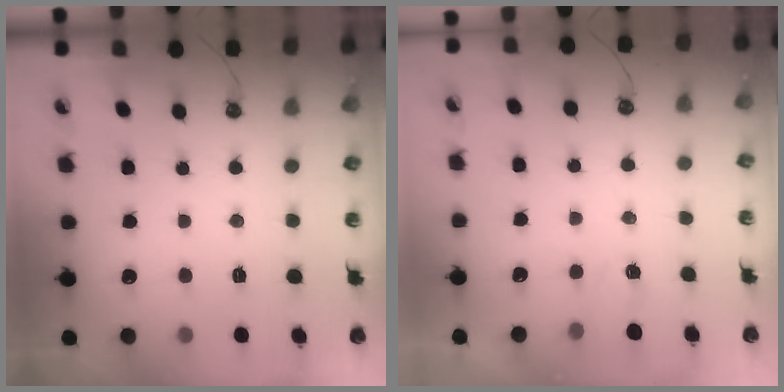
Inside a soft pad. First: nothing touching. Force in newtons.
{"total": 1.8, "press": 1.8, "slide": 0.3}